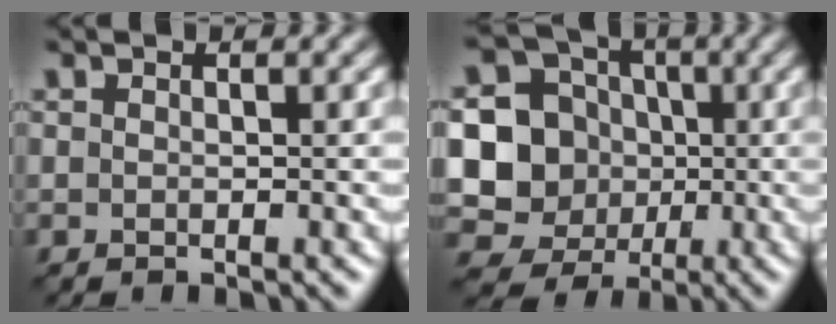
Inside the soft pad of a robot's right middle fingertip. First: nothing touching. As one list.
[{"total": 11.9, "force": [-1.2, 11.2, 3.8], "torque": [-0.107, 0.006, -0.037]}]